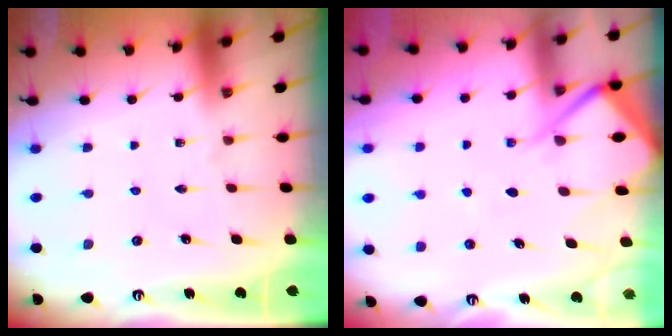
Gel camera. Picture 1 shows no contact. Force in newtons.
{"total": 8.4, "press": 8.3, "slide": 0.9}